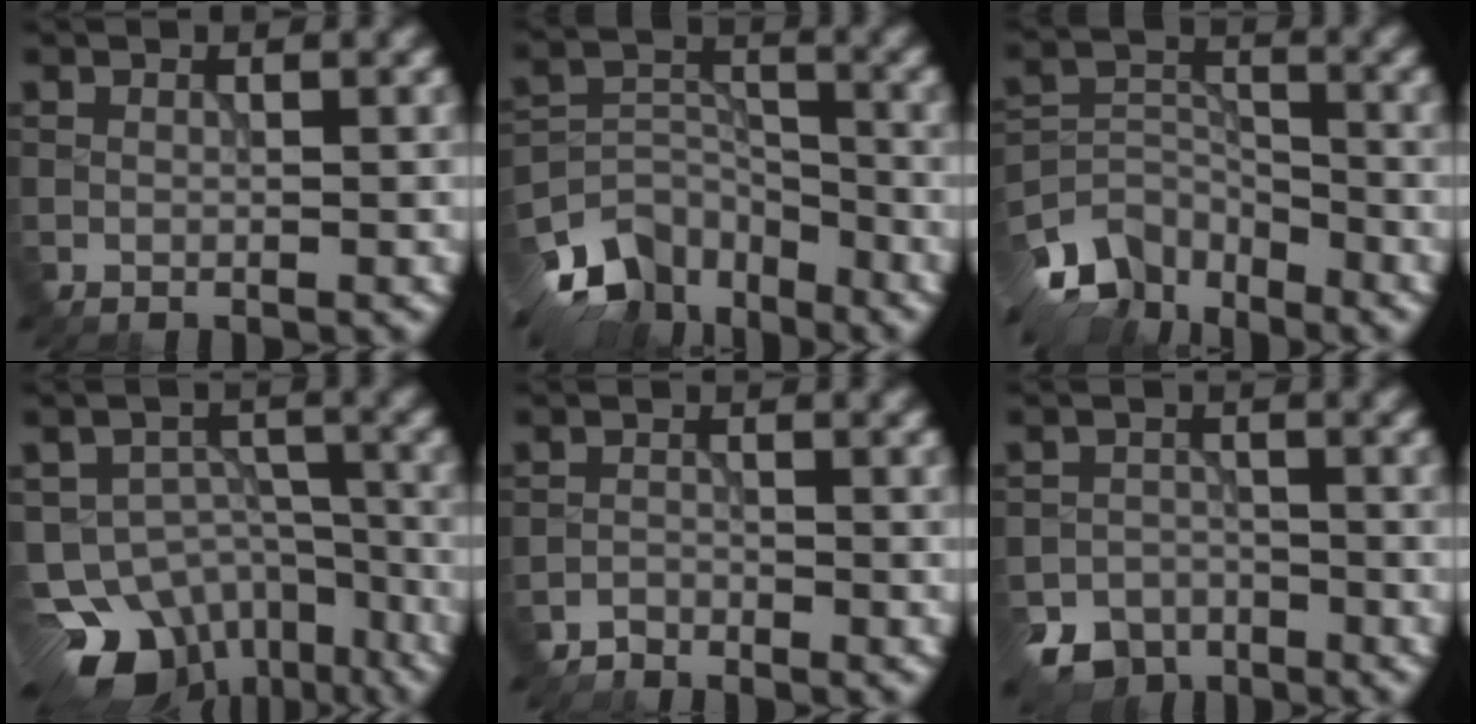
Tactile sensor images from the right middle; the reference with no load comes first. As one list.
[{"total": 8.9, "force": [-6.6, 4.9, 3.4], "torque": [-0.058, -0.005, -0.124]}, {"total": 7.6, "force": [-5.9, 3.9, 2.8], "torque": [-0.050, -0.009, -0.118]}, {"total": 11.6, "force": [-7.8, 7.2, 4.5], "torque": [-0.065, -0.012, -0.110]}, {"total": 1.4, "force": [-1.3, 0.2, -0.4], "torque": [0.015, 0.003, -0.028]}, {"total": 5.9, "force": [-4.5, 3.7, 1.1], "torque": [0.001, -0.013, -0.068]}]